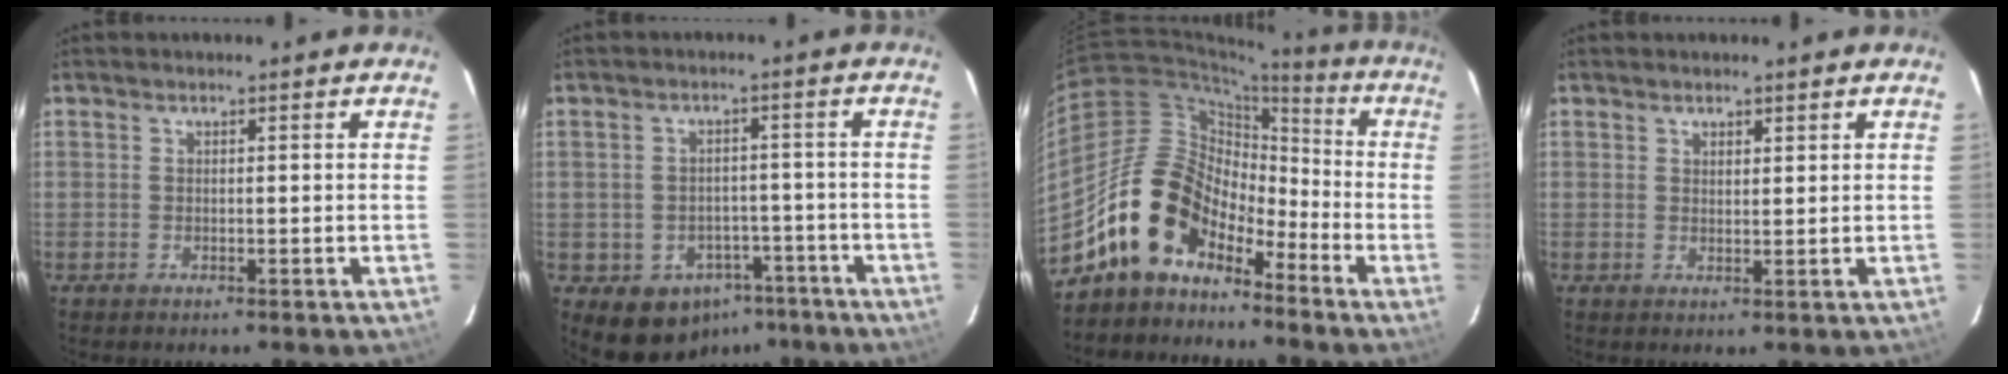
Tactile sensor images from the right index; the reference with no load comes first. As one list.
[{"total": 9.4, "force": [-5.6, 7.1, 2.6], "torque": [-0.056, 0.027, -0.051]}, {"total": 13.4, "force": [-9.9, 7.2, 5.6], "torque": [-0.096, 0.027, -0.181]}, {"total": 1.5, "force": [1.3, 0.7, 0.6], "torque": [-0.007, 0.001, 0.021]}]